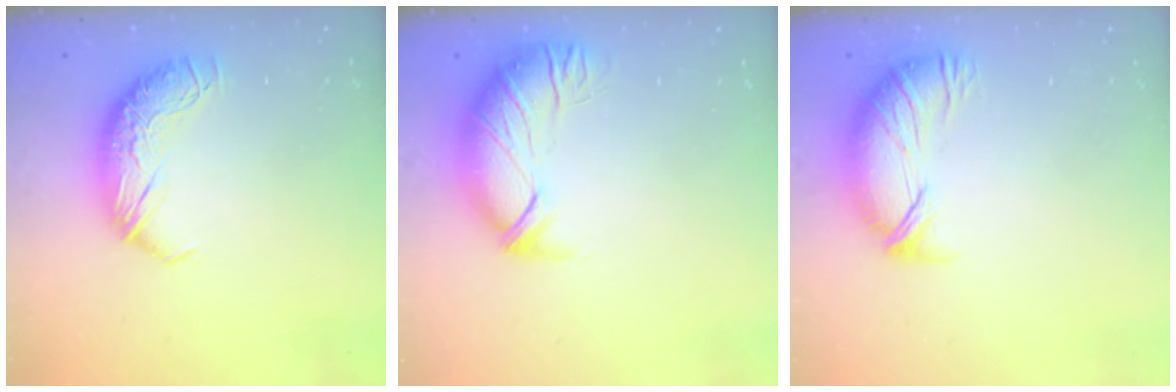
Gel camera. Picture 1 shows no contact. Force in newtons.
{"total": 2.8, "press": 1.3, "slide": 2.5}
{"total": 3.9, "press": 3.4, "slide": 2.0}